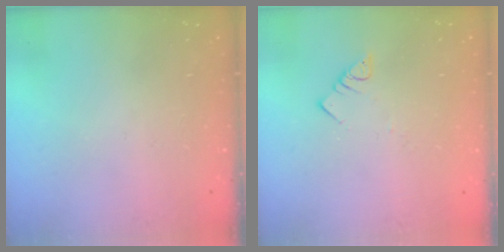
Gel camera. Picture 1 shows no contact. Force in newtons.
{"total": 3.0, "press": 3.0, "slide": 0.1}